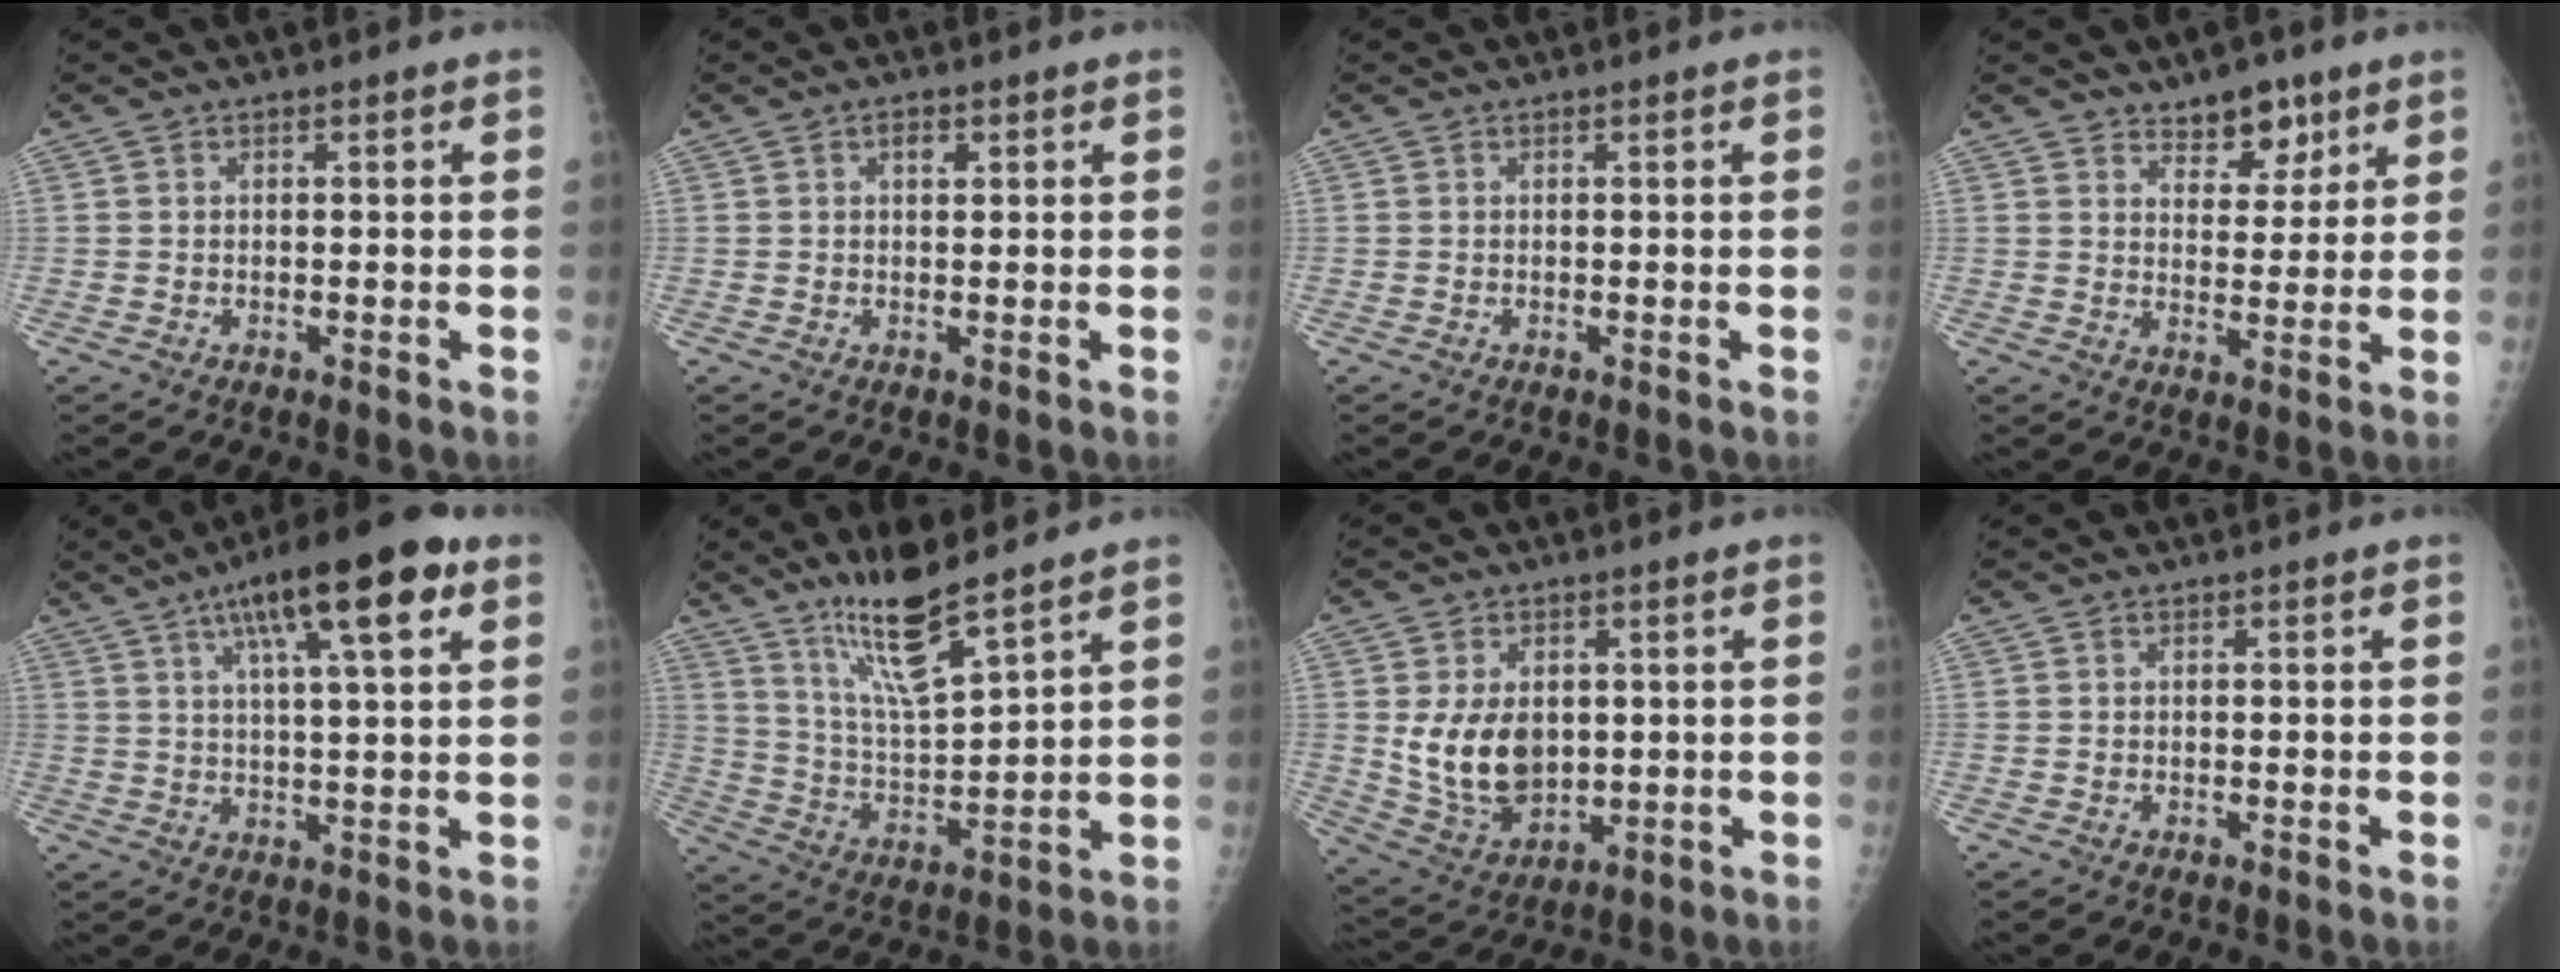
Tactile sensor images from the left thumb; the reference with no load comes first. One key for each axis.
{"total": 1.4, "fx": 0.6, "fy": 0.9, "fz": 1.0, "tx": -0.007, "ty": 0.000, "tz": 0.008}
{"total": 0.0}
{"total": 6.7, "fx": 4.6, "fy": 3.8, "fz": 2.9, "tx": -0.008, "ty": -0.030, "tz": 0.071}
{"total": 15.2, "fx": 7.2, "fy": 3.4, "fz": 12.9, "tx": -0.193, "ty": -0.004, "tz": 0.108}
{"total": 12.6, "fx": 9.3, "fy": 1.8, "fz": 8.2, "tx": -0.146, "ty": -0.066, "tz": 0.184}
{"total": 11.4, "fx": 1.1, "fy": 8.0, "fz": 8.0, "tx": -0.113, "ty": -0.017, "tz": 0.041}
{"total": 0.0}